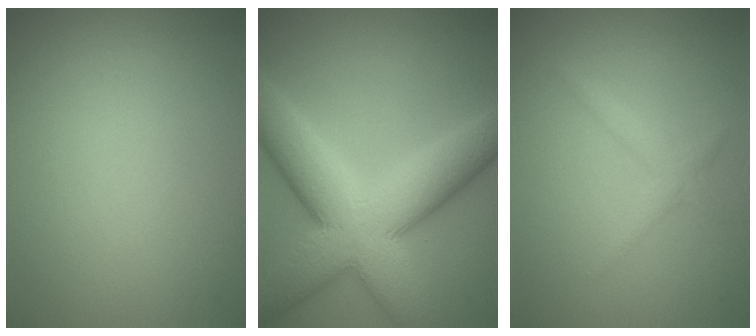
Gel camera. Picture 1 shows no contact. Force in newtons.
{"total": 11.4, "press": 11.3, "slide": 0.4}
{"total": 1.4, "press": 1.4, "slide": 0.0}